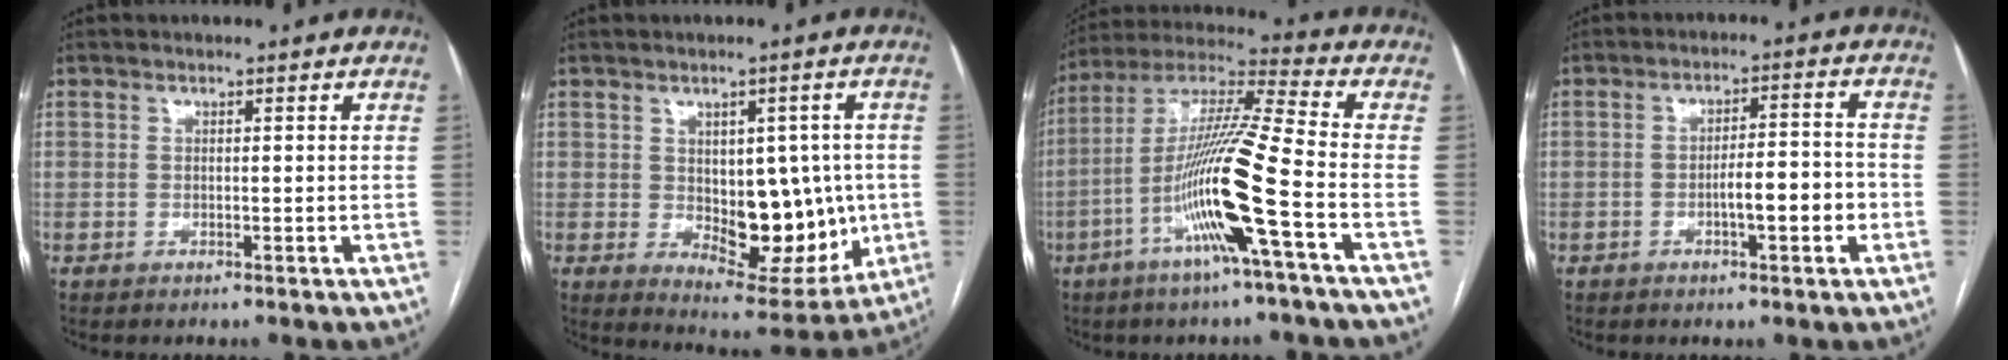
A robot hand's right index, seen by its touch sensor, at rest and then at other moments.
{"total": 13.1, "force": [-0.8, 7.0, 11.1], "torque": [-0.139, 0.000, 0.013]}
{"total": 16.2, "force": [-5.6, -1.1, 15.1], "torque": [-0.299, -0.004, -0.113]}
{"total": 9.5, "force": [-3.1, 1.4, 8.9], "torque": [-0.147, 0.015, -0.047]}